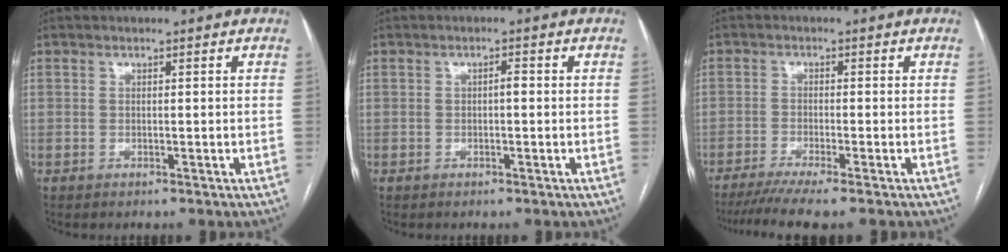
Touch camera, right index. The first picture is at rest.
{"total": 1.1, "force": [-0.1, 0.3, 1.0], "torque": [-0.015, 0.003, -0.003]}
{"total": 7.0, "force": [-5.7, -0.5, 4.1], "torque": [-0.060, -0.016, -0.093]}